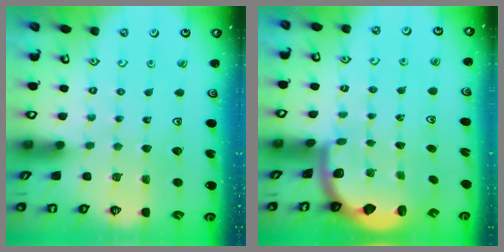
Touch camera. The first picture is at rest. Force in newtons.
{"total": 2.0, "press": 1.9, "slide": 0.5}